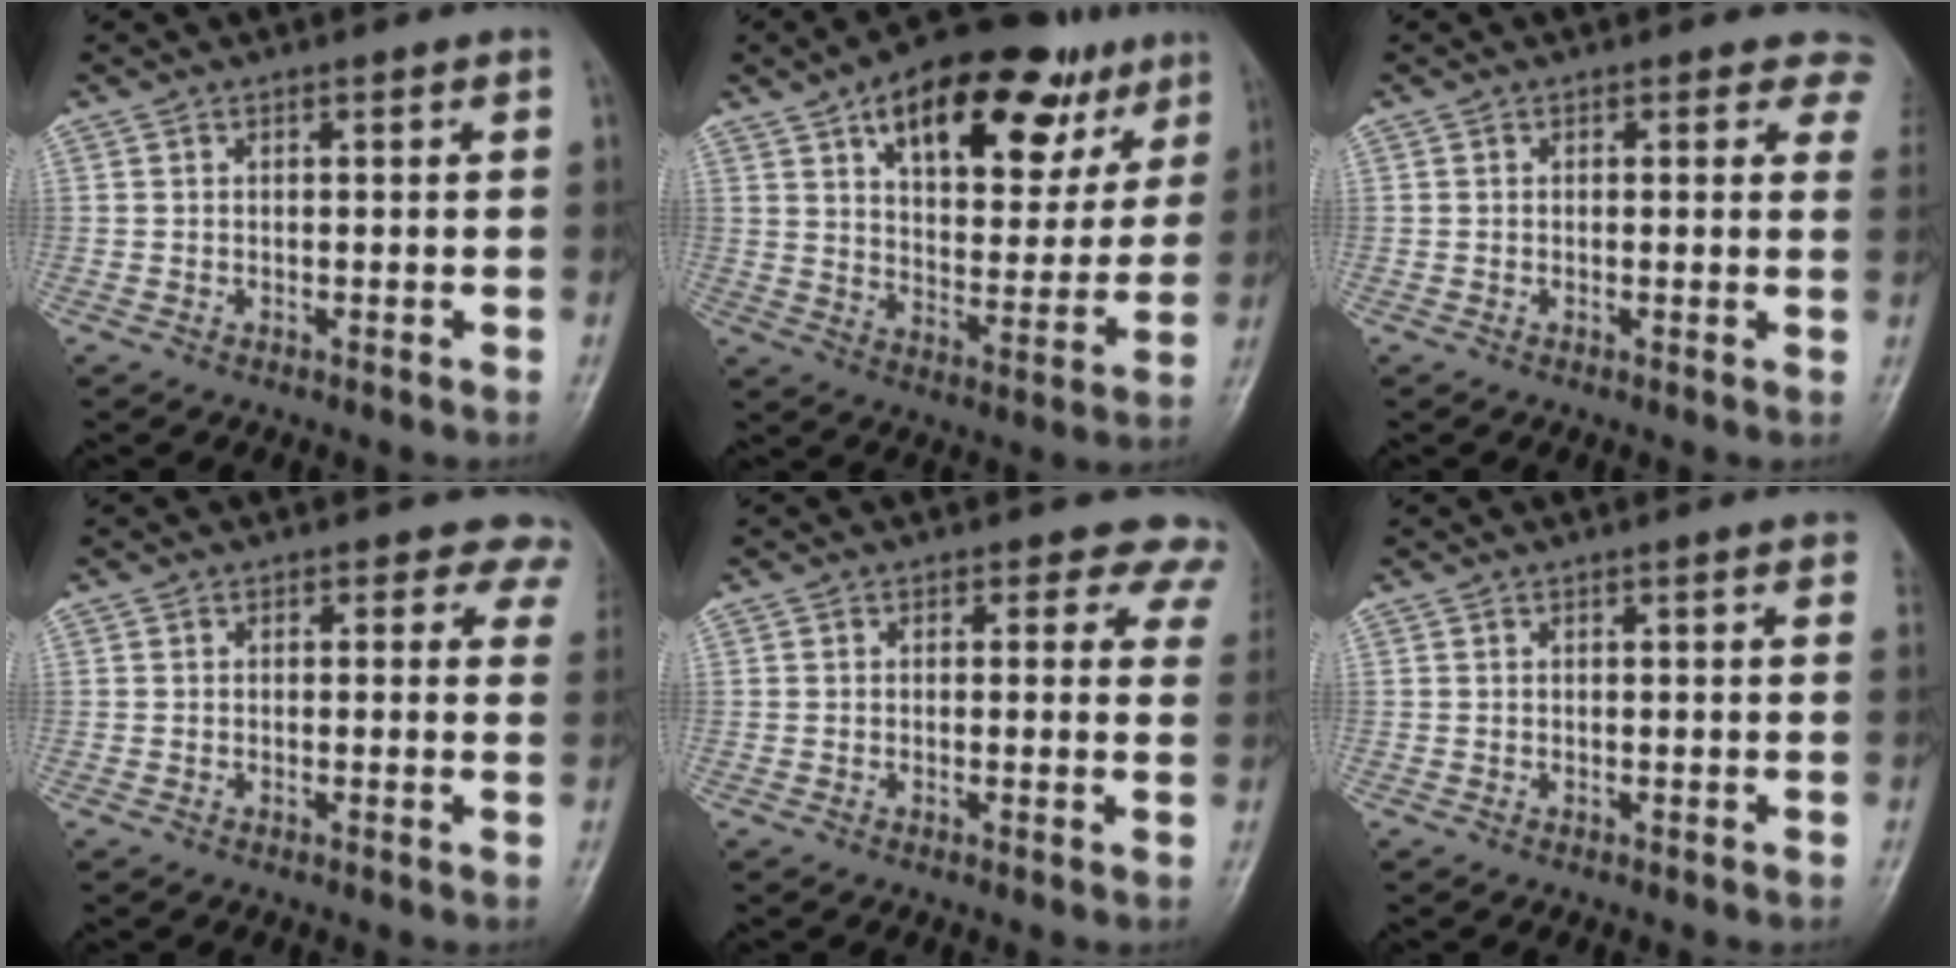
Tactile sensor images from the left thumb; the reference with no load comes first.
{"total": 23.5, "force": [12.6, 11.6, 16.2], "torque": [-0.188, -0.016, 0.190]}
{"total": 4.3, "force": [3.3, 2.4, 1.2], "torque": [0.024, -0.010, 0.010]}
{"total": 5.1, "force": [3.9, 3.3, 0.3], "torque": [0.048, -0.011, 0.014]}
{"total": 6.3, "force": [5.1, 3.6, 0.5], "torque": [0.049, -0.018, 0.027]}
{"total": 3.1, "force": [2.1, 0.5, 2.1], "torque": [-0.019, 0.003, 0.018]}